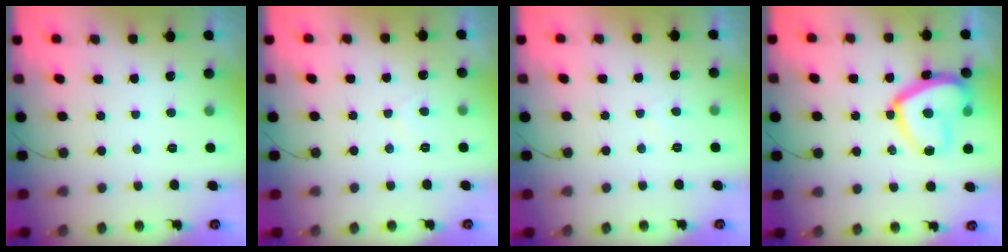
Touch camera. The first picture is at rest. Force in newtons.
{"total": 3.0, "press": 3.0, "slide": 0.5}
{"total": 2.0, "press": 2.0, "slide": 0.5}
{"total": 15.2, "press": 15.1, "slide": 1.5}